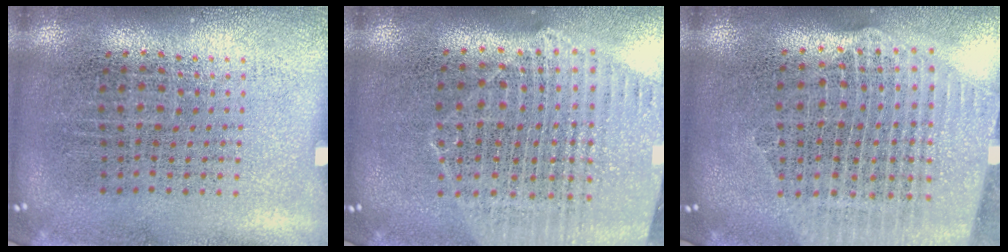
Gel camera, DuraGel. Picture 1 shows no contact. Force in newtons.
{"total": 1.6, "press": 1.5, "slide": 0.4}
{"total": 2.6, "press": 2.2, "slide": 1.4}